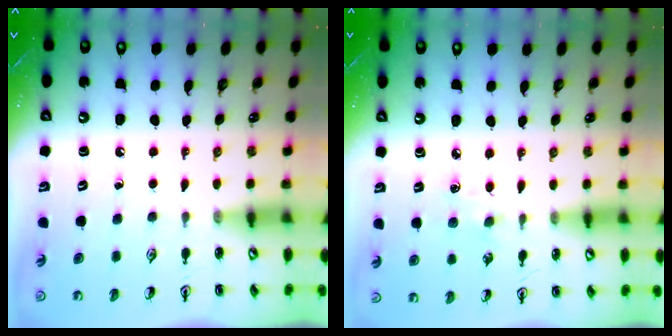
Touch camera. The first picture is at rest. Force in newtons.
{"total": 4.5, "press": 4.4, "slide": 0.6}